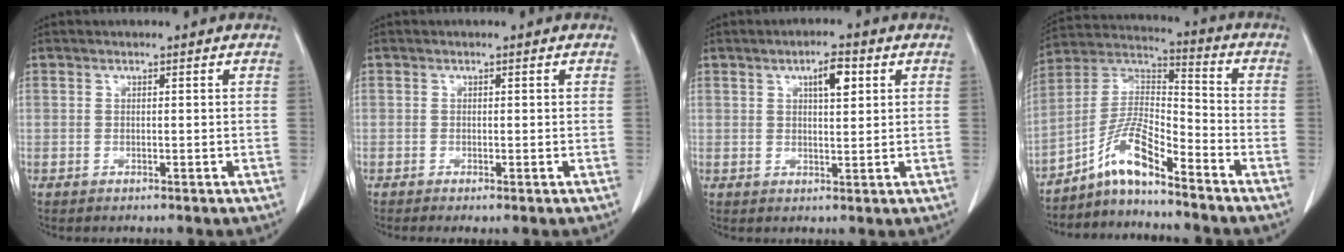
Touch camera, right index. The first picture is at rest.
{"total": 0.7, "force": [-0.4, 0.0, 0.6], "torque": [-0.012, -0.003, -0.006]}
{"total": 4.3, "force": [1.8, 1.2, 3.7], "torque": [-0.061, 0.003, 0.030]}
{"total": 9.1, "force": [-6.8, 0.9, 6.1], "torque": [-0.130, 0.017, -0.127]}